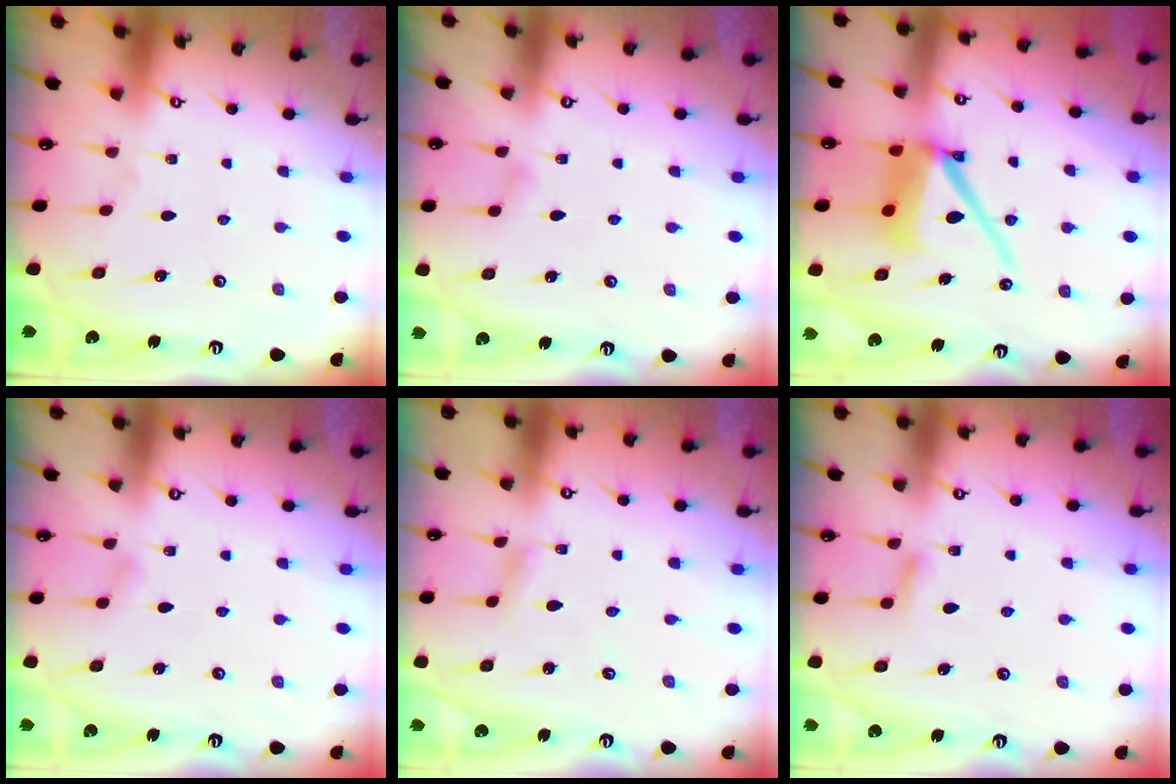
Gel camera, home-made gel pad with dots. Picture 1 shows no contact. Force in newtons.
{"total": 3.3, "press": 3.3, "slide": 0.4}
{"total": 12.1, "press": 12.0, "slide": 1.6}
{"total": 3.3, "press": 3.3, "slide": 0.4}
{"total": 2.9, "press": 2.9, "slide": 0.1}
{"total": 5.3, "press": 5.2, "slide": 0.6}